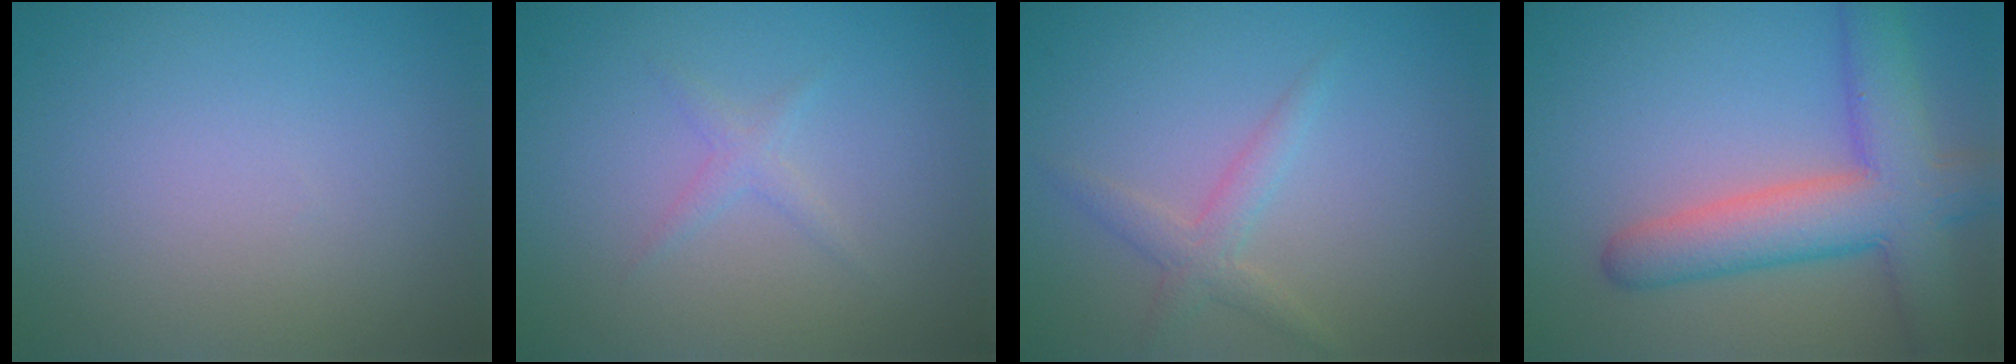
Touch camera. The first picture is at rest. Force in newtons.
{"total": 1.1, "press": 1.1, "slide": 0.1}
{"total": 2.0, "press": 2.0, "slide": 0.0}
{"total": 7.7, "press": 7.7, "slide": 0.5}